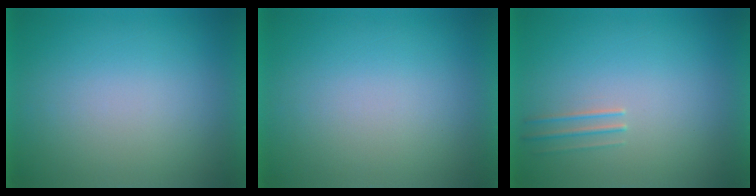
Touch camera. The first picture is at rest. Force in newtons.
{"total": 0.0}
{"total": 1.5}